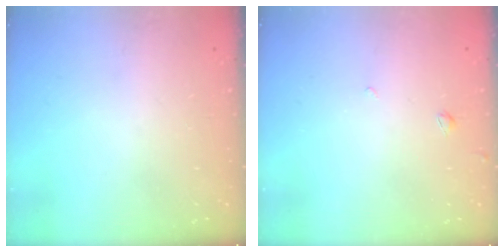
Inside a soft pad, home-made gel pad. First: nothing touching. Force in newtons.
{"total": 2.1, "press": 2.1, "slide": 0.5}